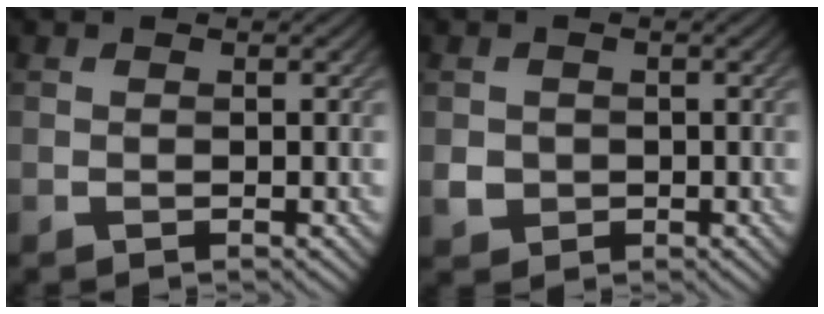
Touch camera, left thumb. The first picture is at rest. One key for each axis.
{"total": 2.2, "fx": -0.2, "fy": 2.1, "fz": 0.5, "tx": -0.014, "ty": -0.008, "tz": -0.004}